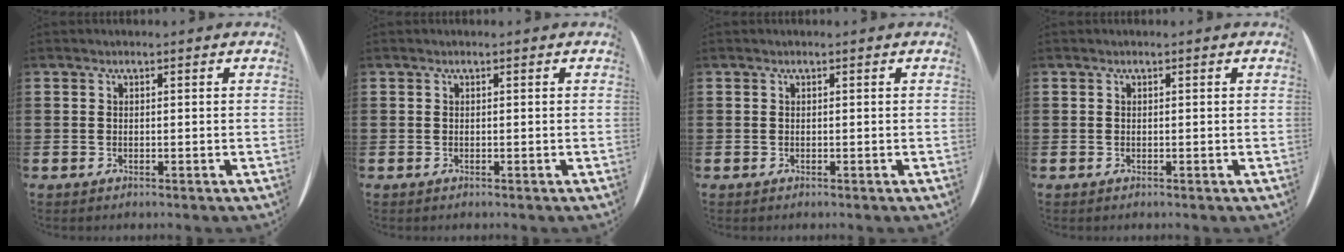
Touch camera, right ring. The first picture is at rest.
{"total": 0.0}
{"total": 0.0}
{"total": 0.0}